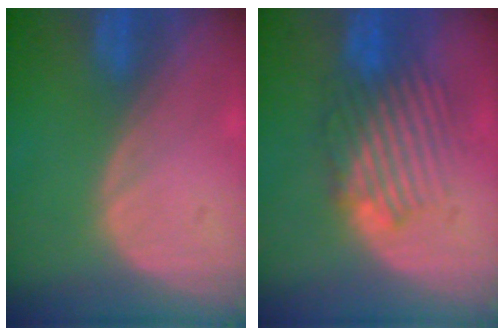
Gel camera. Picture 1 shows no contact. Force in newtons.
{"total": 6.6, "press": 6.4, "slide": 1.6}